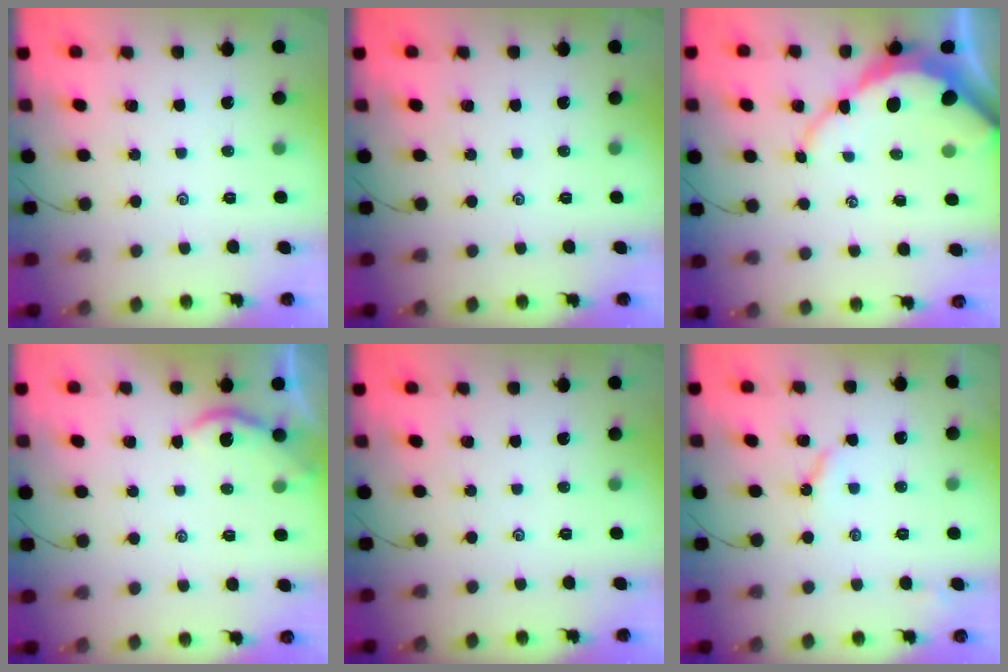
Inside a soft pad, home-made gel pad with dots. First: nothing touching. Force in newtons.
{"total": 0.0}
{"total": 10.0, "press": 10.0, "slide": 1.1}
{"total": 2.7, "press": 2.7, "slide": 0.2}
{"total": 0.0}
{"total": 3.5, "press": 3.5, "slide": 0.6}